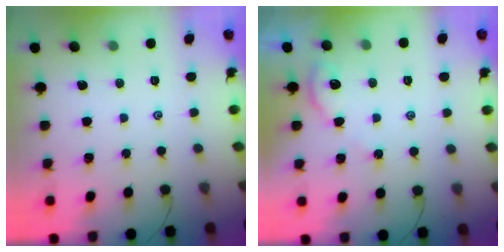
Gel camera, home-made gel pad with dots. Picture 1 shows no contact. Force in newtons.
{"total": 2.7, "press": 2.7, "slide": 0.4}